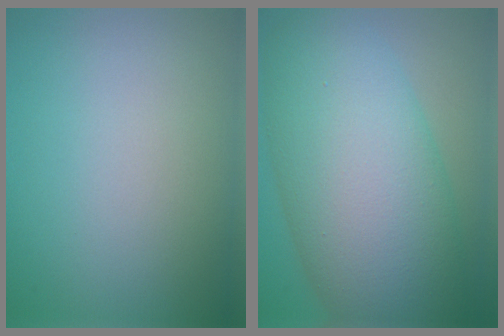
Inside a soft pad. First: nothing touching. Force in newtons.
{"total": 13.6, "press": 13.6, "slide": 0.6}